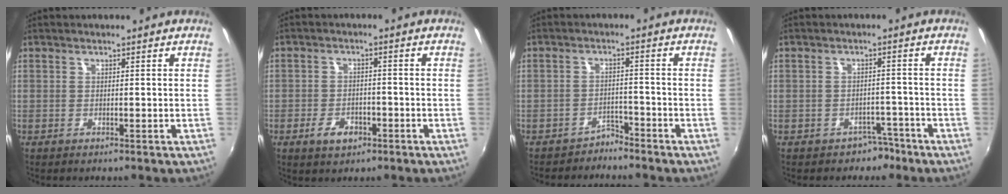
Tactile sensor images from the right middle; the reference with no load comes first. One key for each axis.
{"total": 4.8, "fx": -2.6, "fy": 2.9, "fz": 2.8, "tx": -0.066, "ty": -0.003, "tz": -0.043}
{"total": 3.1, "fx": -2.9, "fy": 1.0, "fz": 0.0, "tx": -0.002, "ty": 0.003, "tz": -0.048}
{"total": 3.5, "fx": -2.5, "fy": 2.4, "fz": 0.3, "tx": -0.005, "ty": 0.014, "tz": -0.030}